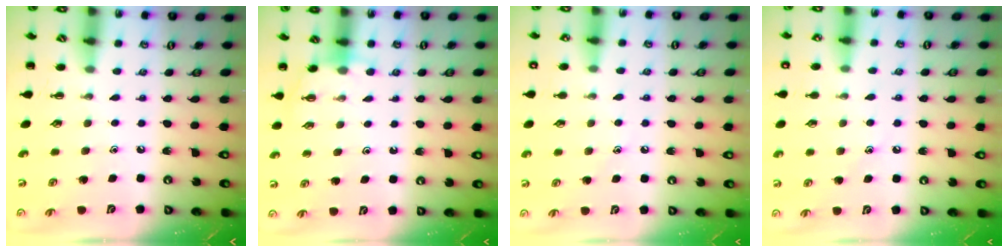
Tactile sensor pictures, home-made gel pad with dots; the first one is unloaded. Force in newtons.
{"total": 3.8, "press": 3.7, "slide": 1.1}
{"total": 6.4, "press": 6.2, "slide": 1.8}
{"total": 7.3, "press": 7.1, "slide": 1.8}